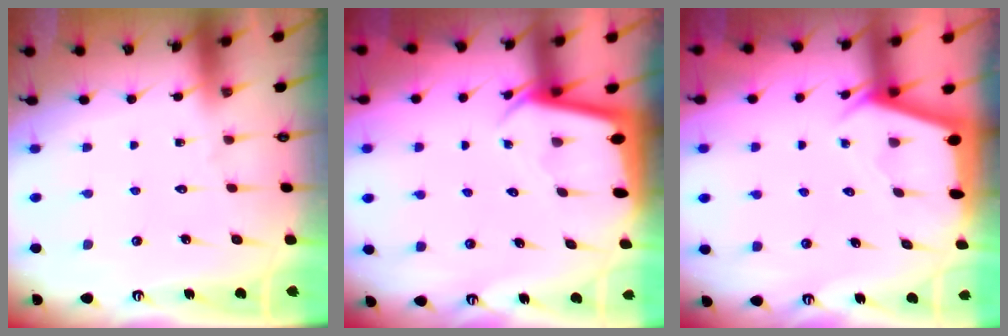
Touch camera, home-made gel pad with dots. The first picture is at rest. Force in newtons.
{"total": 2.2, "press": 2.2, "slide": 0.1}
{"total": 2.2, "press": 2.2, "slide": 0.3}